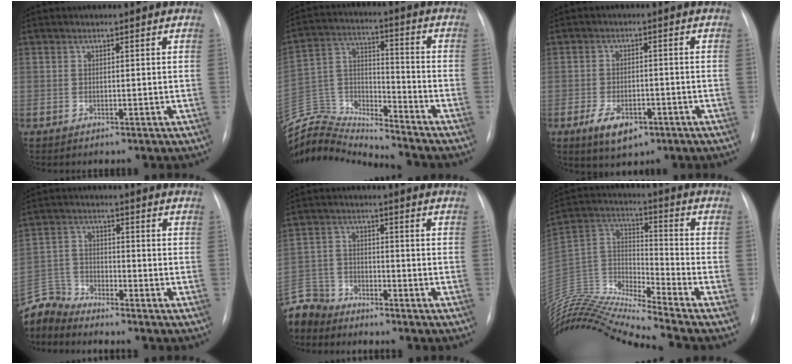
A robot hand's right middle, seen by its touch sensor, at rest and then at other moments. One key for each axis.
{"total": 17.3, "fx": -17.1, "fy": 0.7, "fz": 2.1, "tx": -0.047, "ty": 0.045, "tz": -0.303}
{"total": 5.7, "fx": -2.9, "fy": 2.8, "fz": 4.0, "tx": -0.077, "ty": -0.005, "tz": -0.039}
{"total": 6.5, "fx": -6.5, "fy": 0.2, "fz": -0.8, "tx": 0.010, "ty": 0.006, "tz": -0.130}
{"total": 8.7, "fx": -7.9, "fy": 3.5, "fz": 0.4, "tx": -0.019, "ty": 0.004, "tz": -0.155}
{"total": 20.4, "fx": -19.1, "fy": -1.7, "fz": 6.8, "tx": -0.146, "ty": 0.015, "tz": -0.348}